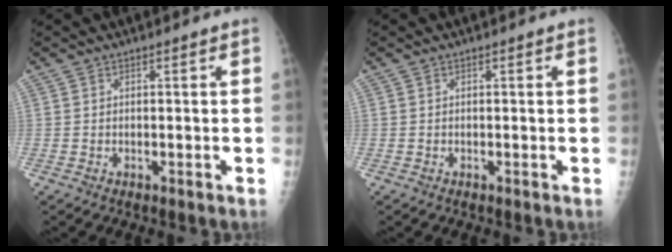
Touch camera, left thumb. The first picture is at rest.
{"total": 0.0}